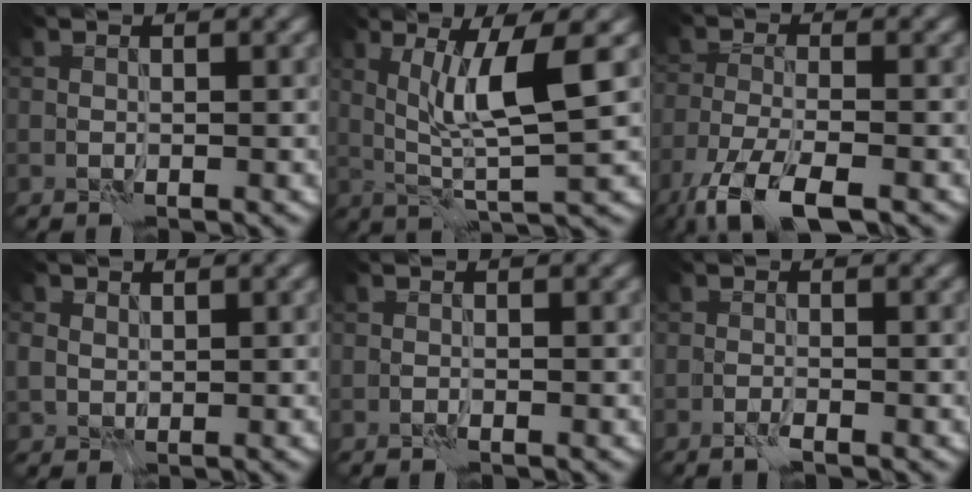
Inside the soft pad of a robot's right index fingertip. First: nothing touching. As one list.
[{"total": 6.0, "force": [1.6, 0.7, 5.8], "torque": [-0.113, -0.005, 0.035]}, {"total": 7.4, "force": [-5.2, 2.2, 4.8], "torque": [-0.094, -0.015, -0.103]}, {"total": 1.7, "force": [0.8, 1.3, 0.5], "torque": [-0.013, -0.001, 0.017]}, {"total": 0.0}, {"total": 0.8, "force": [-0.6, 0.1, 0.6], "torque": [-0.012, 0.001, -0.014]}]